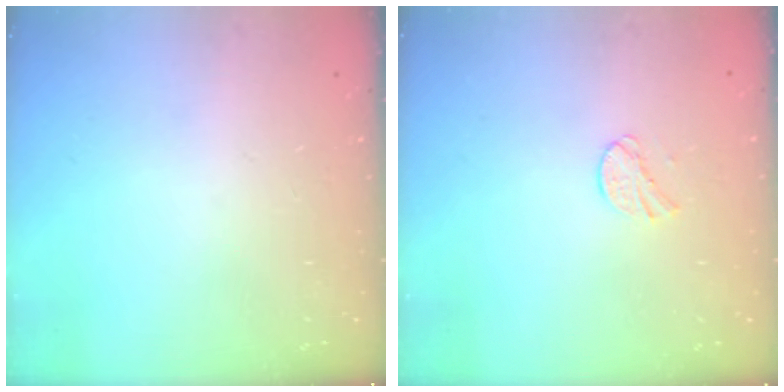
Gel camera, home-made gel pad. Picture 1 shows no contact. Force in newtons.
{"total": 6.1, "press": 6.1, "slide": 0.6}